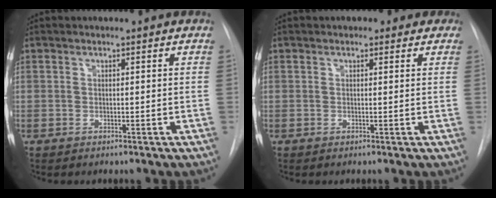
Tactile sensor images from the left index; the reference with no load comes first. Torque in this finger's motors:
{"motor_torque": [0.00, -0.41, -0.54, 0.01]}